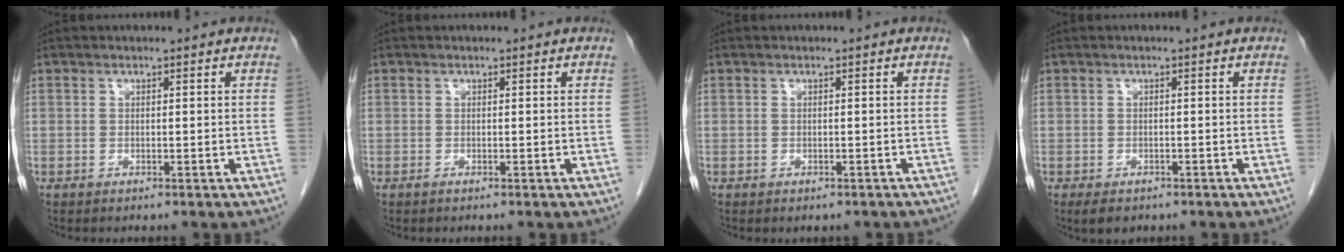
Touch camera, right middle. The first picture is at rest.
{"total": 0.0}
{"total": 1.9, "force": [-1.5, 0.9, 0.7], "torque": [-0.008, -0.001, -0.014]}
{"total": 3.1, "force": [-2.1, 1.6, 1.5], "torque": [-0.019, -0.002, -0.026]}